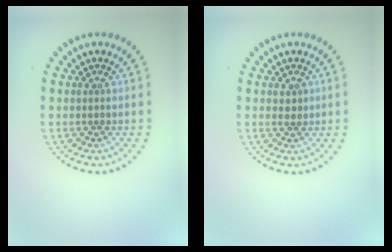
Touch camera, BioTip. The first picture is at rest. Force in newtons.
{"total": 1.0, "press": 0.9, "slide": 0.4}